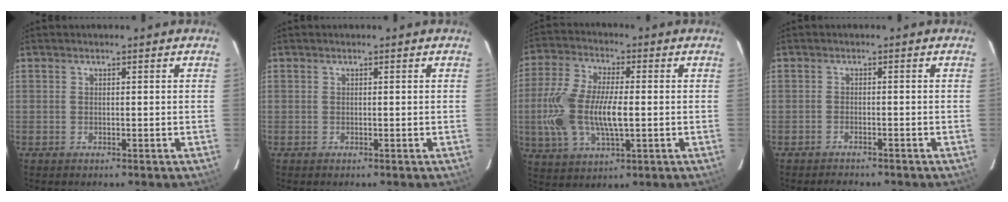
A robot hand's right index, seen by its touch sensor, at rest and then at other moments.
{"total": 0.0}
{"total": 14.5, "force": [-1.2, 6.1, 13.0], "torque": [-0.281, 0.000, -0.023]}
{"total": 3.0, "force": [-2.8, 0.8, 0.9], "torque": [-0.025, -0.005, -0.043]}